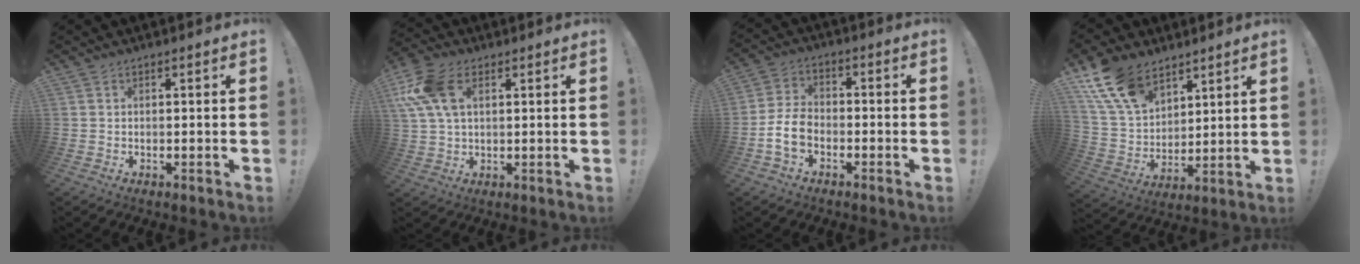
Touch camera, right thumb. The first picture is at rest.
{"total": 12.8, "force": [4.7, 7.5, 9.3], "torque": [-0.195, -0.001, 0.092]}
{"total": 8.5, "force": [-3.7, 5.4, 5.4], "torque": [-0.112, 0.014, -0.065]}
{"total": 16.2, "force": [10.6, 9.5, 7.9], "torque": [-0.158, -0.052, 0.205]}